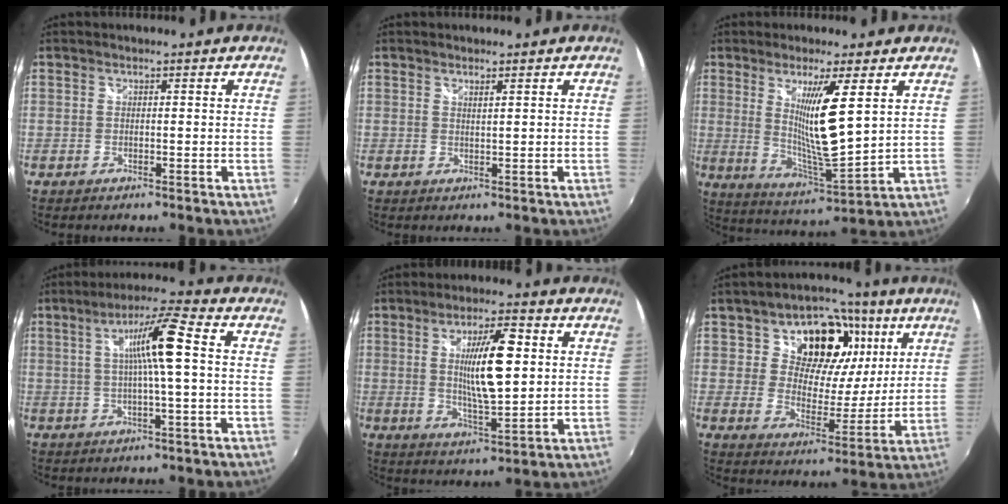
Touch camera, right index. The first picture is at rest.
{"total": 0.8, "force": [0.6, 0.0, 0.5], "torque": [-0.008, -0.001, 0.011]}
{"total": 11.2, "force": [3.7, 0.3, 10.6], "torque": [-0.181, -0.026, 0.071]}
{"total": 9.3, "force": [0.9, 0.0, 9.2], "torque": [-0.162, 0.011, 0.016]}
{"total": 11.1, "force": [2.0, 3.1, 10.5], "torque": [-0.173, -0.001, 0.035]}
{"total": 17.0, "force": [6.7, 12.2, 9.8], "torque": [-0.170, 0.019, 0.109]}